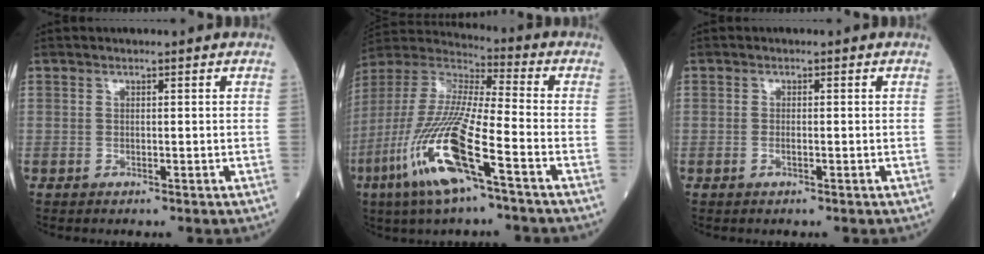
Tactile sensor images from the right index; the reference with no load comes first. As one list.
[{"total": 18.2, "force": [-8.1, 1.9, 16.2], "torque": [-0.363, -0.033, -0.161]}, {"total": 0.9, "force": [-0.3, 0.3, 0.8], "torque": [-0.018, -0.001, -0.004]}]